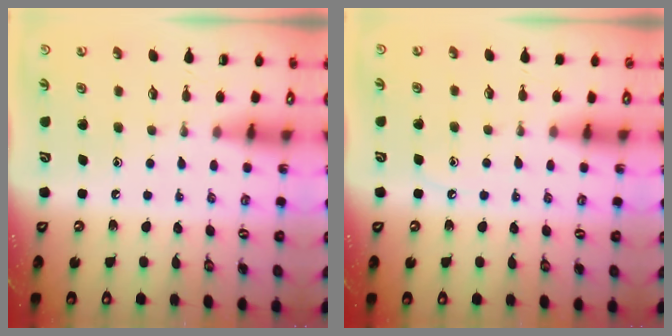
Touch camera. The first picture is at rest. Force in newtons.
{"total": 4.8, "press": 4.7, "slide": 0.7}